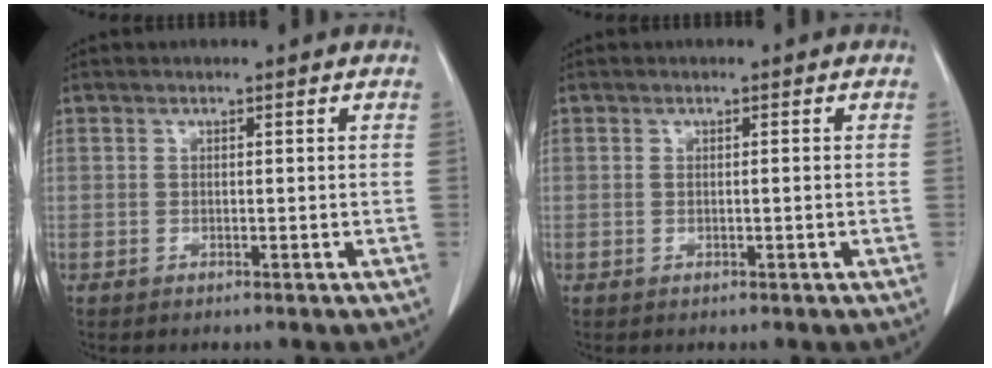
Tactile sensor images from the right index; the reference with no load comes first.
{"total": 0.7, "force": [0.0, 0.1, 0.7], "torque": [-0.015, 0.000, 0.003]}